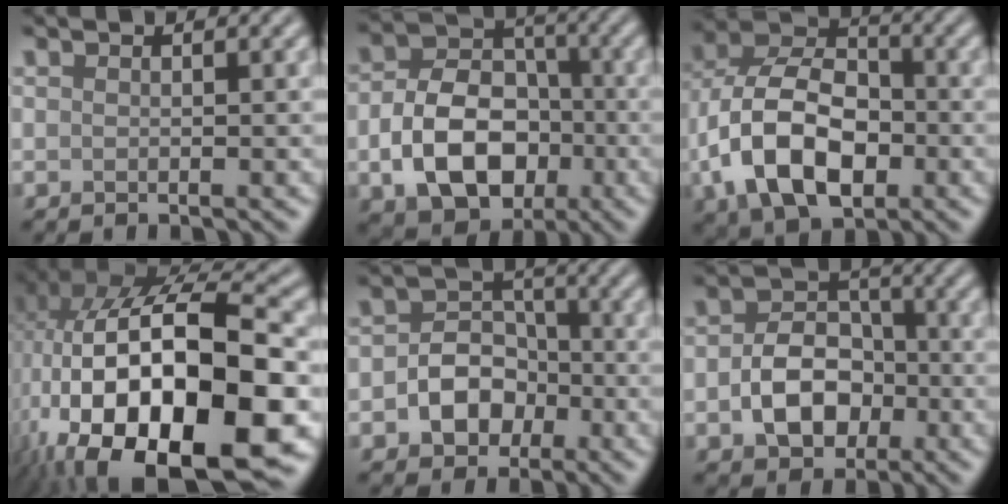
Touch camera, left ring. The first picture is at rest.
{"total": 8.9, "force": [-2.4, 6.4, 5.7], "torque": [-0.105, -0.005, -0.041]}
{"total": 11.2, "force": [-3.2, 7.1, 8.1], "torque": [-0.168, -0.001, -0.072]}
{"total": 20.2, "force": [-4.3, 9.8, 17.1], "torque": [-0.287, -0.039, -0.045]}
{"total": 4.8, "force": [-1.5, 3.7, 2.5], "torque": [-0.021, 0.003, -0.031]}
{"total": 5.7, "force": [-1.5, 4.2, 3.5], "torque": [-0.057, -0.002, -0.024]}